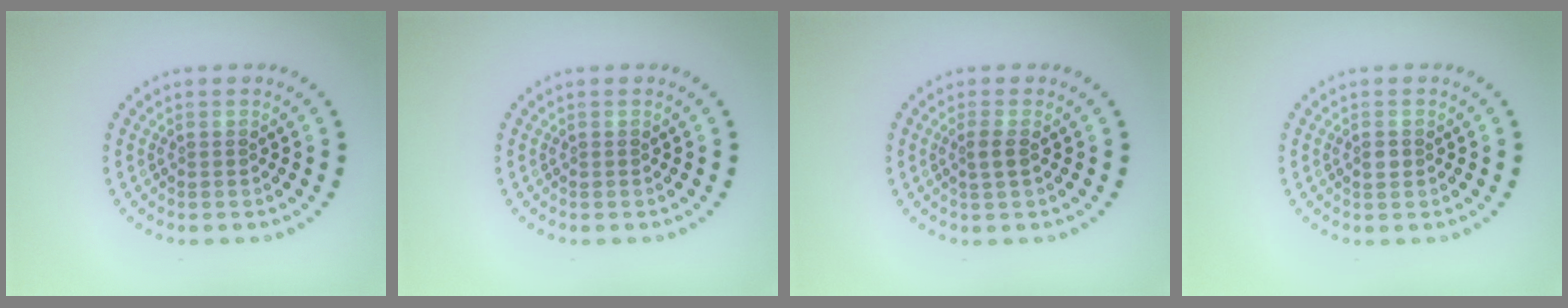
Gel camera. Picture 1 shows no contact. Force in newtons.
{"total": 0.0}
{"total": 1.3, "press": 1.1, "slide": 0.7}
{"total": 0.9, "press": 0.8, "slide": 0.3}